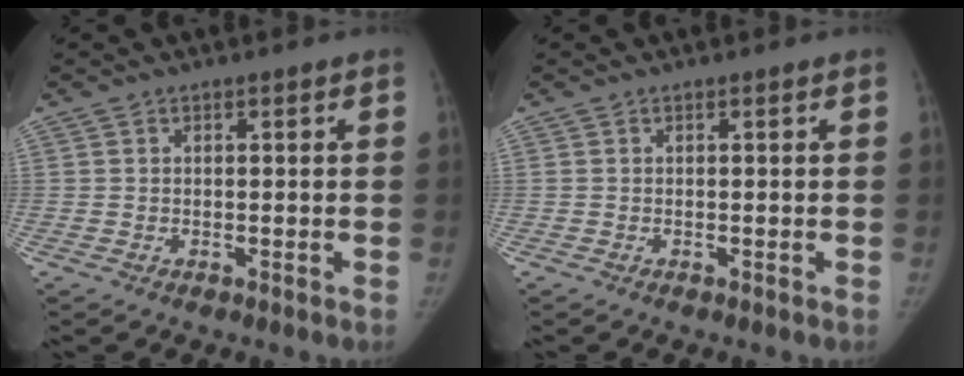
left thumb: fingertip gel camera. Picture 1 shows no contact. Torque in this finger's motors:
{"motor_torque": [-0.06, -0.06, 0.20, -0.12, 0.00]}